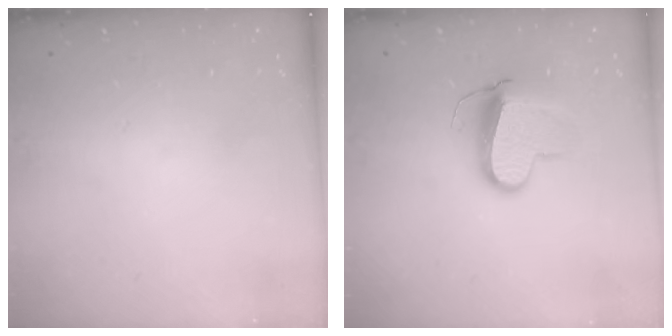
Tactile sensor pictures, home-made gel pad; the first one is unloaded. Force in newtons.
{"total": 10.9, "press": 10.8, "slide": 1.3}